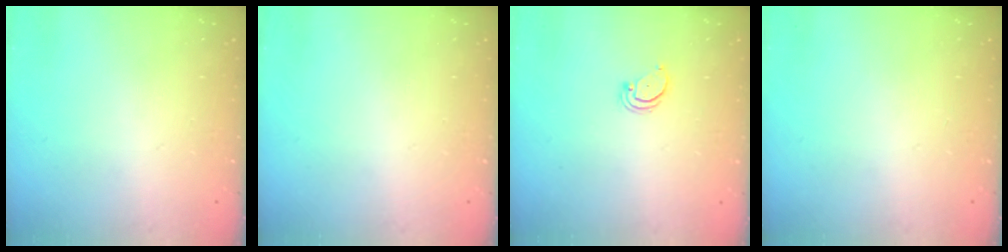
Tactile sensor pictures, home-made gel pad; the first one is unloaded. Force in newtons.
{"total": 0.0}
{"total": 2.1, "press": 2.1, "slide": 0.2}
{"total": 0.0}